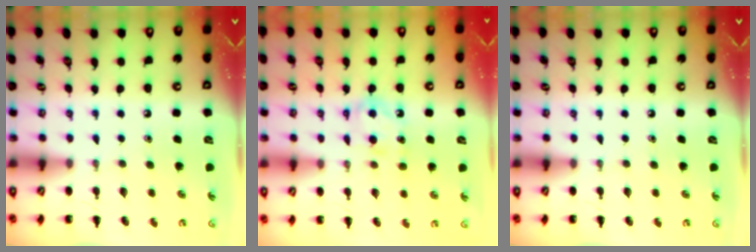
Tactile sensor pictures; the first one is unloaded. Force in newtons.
{"total": 6.9, "press": 6.9, "slide": 0.7}
{"total": 0.0}